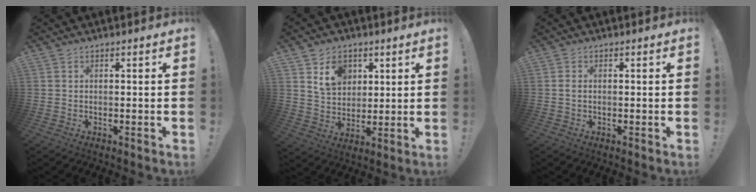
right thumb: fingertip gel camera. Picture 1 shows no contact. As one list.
[{"total": 11.7, "force": [5.7, 8.9, 4.9], "torque": [-0.071, -0.023, 0.113]}, {"total": 0.8, "force": [-0.1, 0.5, 0.6], "torque": [-0.020, 0.007, 0.000]}]